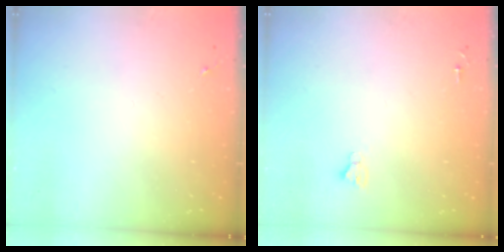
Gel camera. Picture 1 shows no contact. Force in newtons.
{"total": 2.7, "press": 2.7, "slide": 0.0}